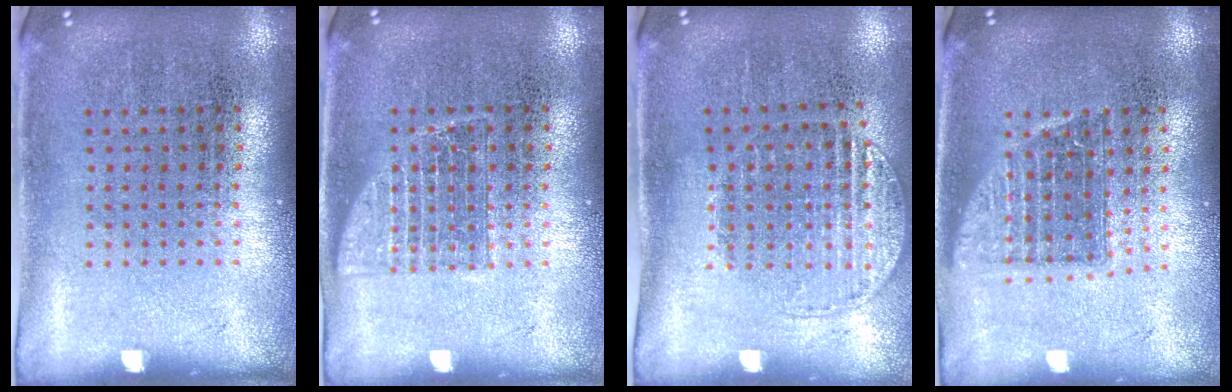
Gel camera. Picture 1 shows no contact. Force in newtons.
{"total": 1.9, "press": 1.8, "slide": 0.3}
{"total": 1.3, "press": 1.1, "slide": 0.7}
{"total": 1.4, "press": 1.1, "slide": 0.8}